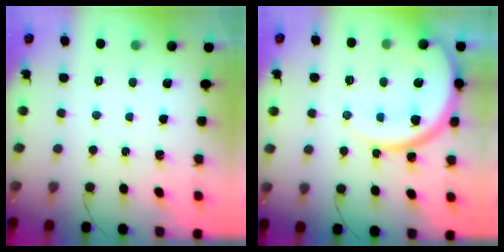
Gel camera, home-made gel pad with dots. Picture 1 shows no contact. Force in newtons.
{"total": 14.2, "press": 14.2, "slide": 1.2}